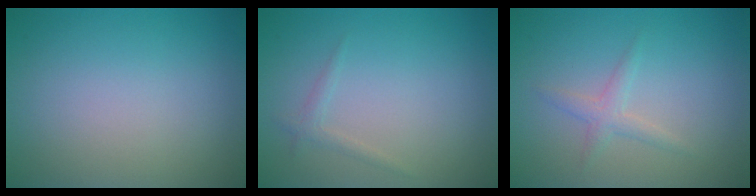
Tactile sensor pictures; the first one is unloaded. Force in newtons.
{"total": 0.9, "press": 0.9, "slide": 0.0}
{"total": 1.6, "press": 1.6, "slide": 0.0}